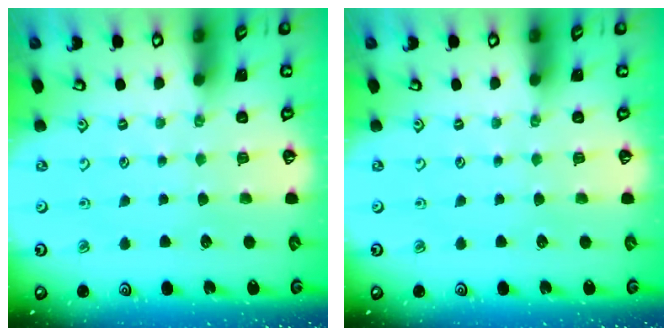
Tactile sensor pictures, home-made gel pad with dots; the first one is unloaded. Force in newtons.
{"total": 0.0}